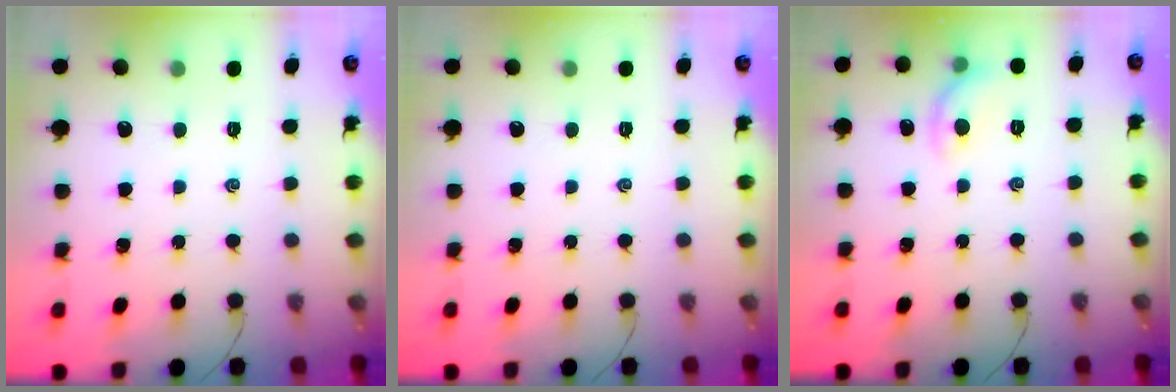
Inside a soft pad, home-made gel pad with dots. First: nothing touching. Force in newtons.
{"total": 0.0}
{"total": 7.0, "press": 6.9, "slide": 1.1}